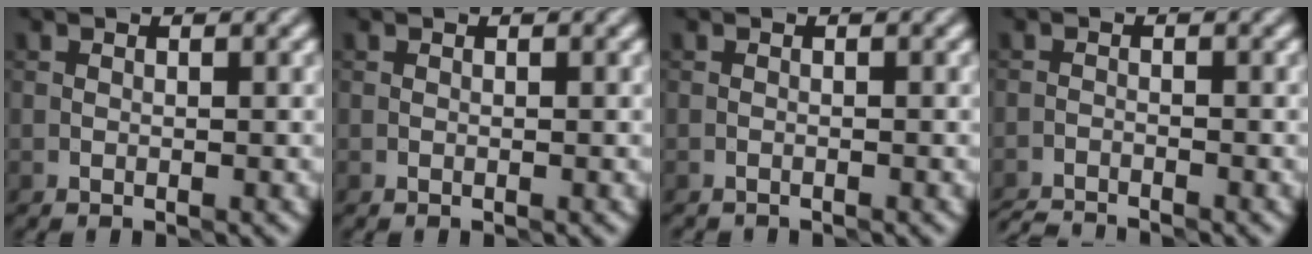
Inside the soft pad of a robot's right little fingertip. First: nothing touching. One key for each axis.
{"total": 0.0}
{"total": 0.7, "fx": -0.7, "fy": 0.0, "fz": -0.1, "tx": 0.004, "ty": -0.002, "tz": -0.013}
{"total": 2.9, "fx": -2.9, "fy": 0.2, "fz": 0.5, "tx": -0.011, "ty": -0.008, "tz": -0.057}